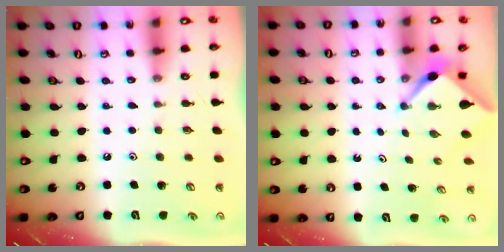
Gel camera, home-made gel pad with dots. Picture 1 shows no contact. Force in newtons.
{"total": 2.2, "press": 2.2, "slide": 0.2}